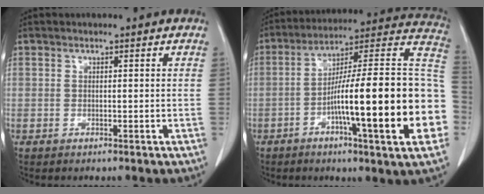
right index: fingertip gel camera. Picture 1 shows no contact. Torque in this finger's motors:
{"motor_torque": [2.14, 0.00, 1.05, 0.20]}